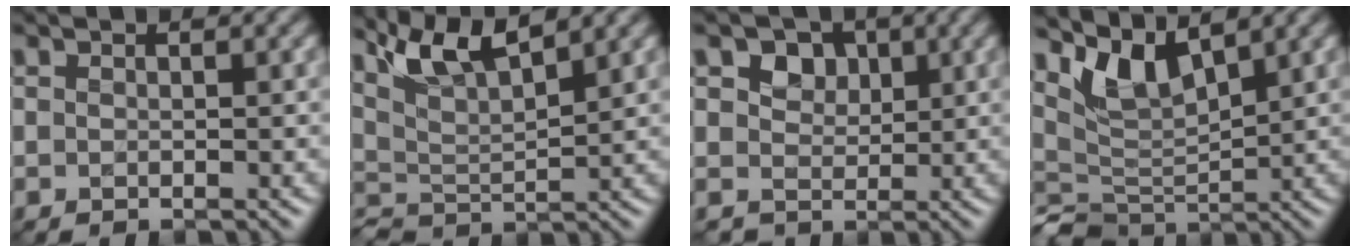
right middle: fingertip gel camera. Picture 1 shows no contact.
{"total": 6.1, "force": [4.7, 1.5, 3.7], "torque": [-0.077, 0.010, 0.084]}
{"total": 3.7, "force": [1.5, 3.1, 1.4], "torque": [-0.031, -0.008, 0.028]}
{"total": 4.3, "force": [2.6, 2.1, 2.7], "torque": [-0.058, -0.009, 0.050]}